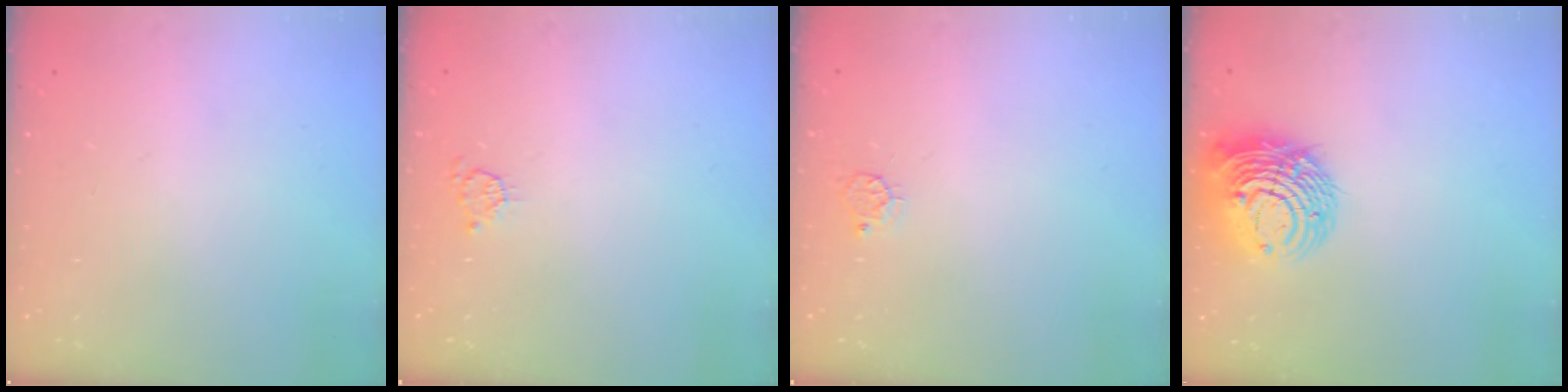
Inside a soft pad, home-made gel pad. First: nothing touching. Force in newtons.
{"total": 3.6, "press": 3.5, "slide": 0.4}
{"total": 3.7, "press": 3.7, "slide": 0.4}
{"total": 13.0, "press": 12.9, "slide": 1.3}